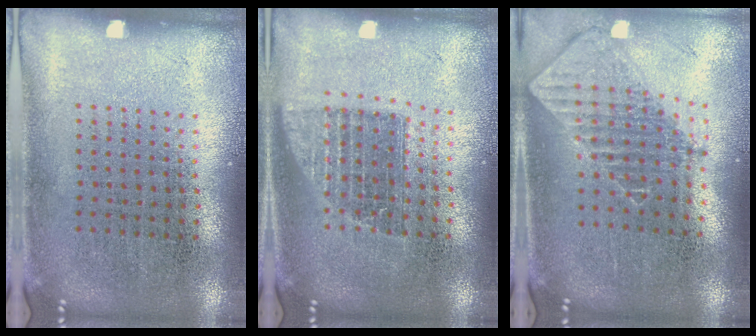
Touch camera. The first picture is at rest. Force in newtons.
{"total": 1.3, "press": 1.1, "slide": 0.7}
{"total": 2.0, "press": 1.6, "slide": 1.2}